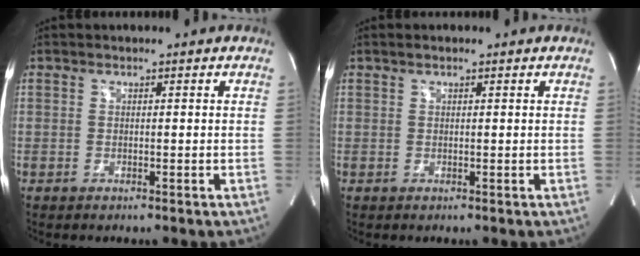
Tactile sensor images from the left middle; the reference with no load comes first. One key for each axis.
{"total": 1.0, "fx": 0.7, "fy": 0.3, "fz": 0.7, "tx": -0.015, "ty": 0.010, "tz": 0.012}